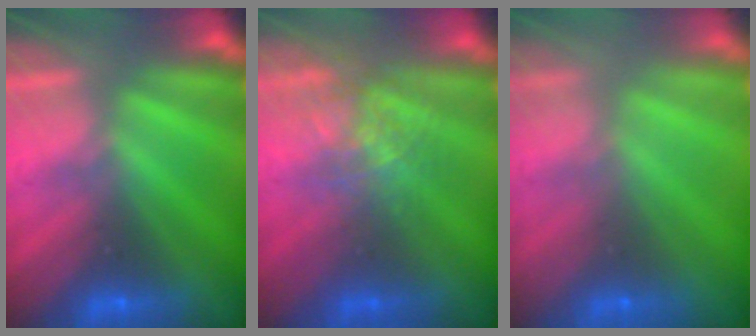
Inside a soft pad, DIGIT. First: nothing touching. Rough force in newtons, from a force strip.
{"total": 2.8}
{"total": 8.8}